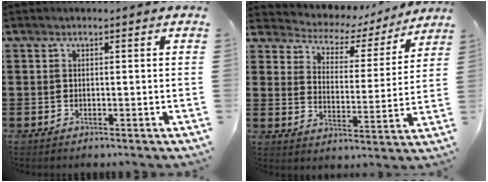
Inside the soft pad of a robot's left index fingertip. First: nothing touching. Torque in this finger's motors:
{"motor_torque": [0.55, -0.16, -0.04, 0.02]}